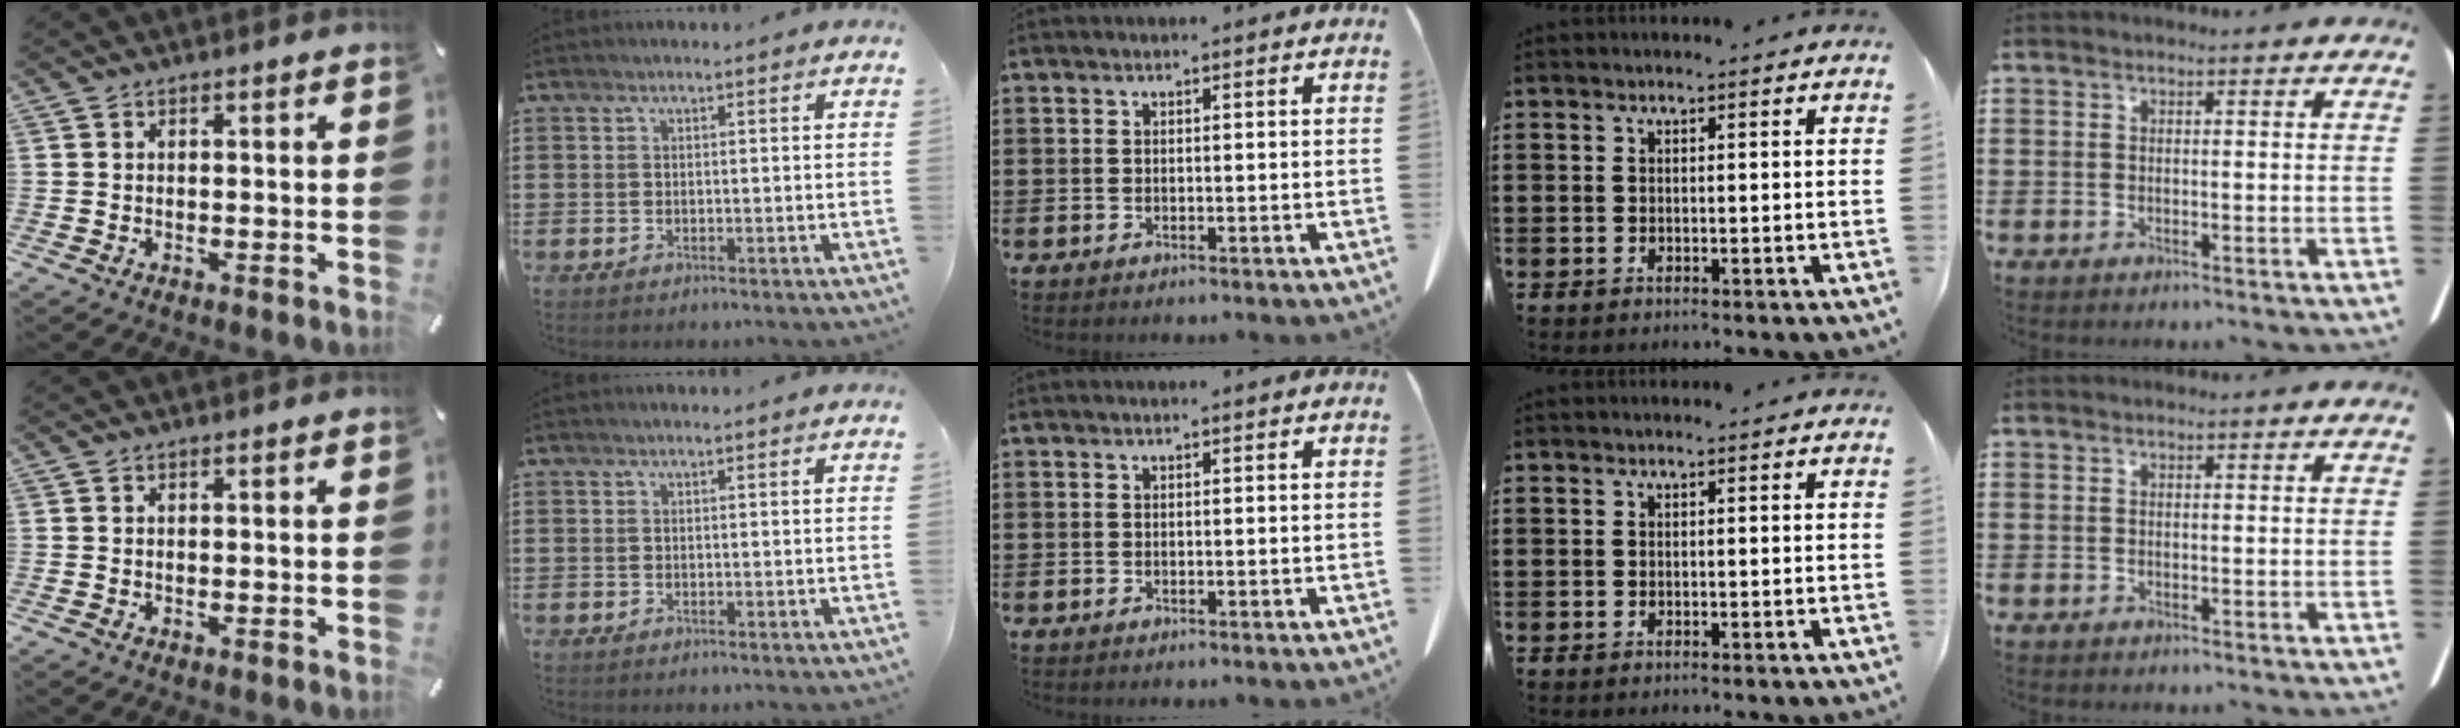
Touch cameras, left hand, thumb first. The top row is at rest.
{}